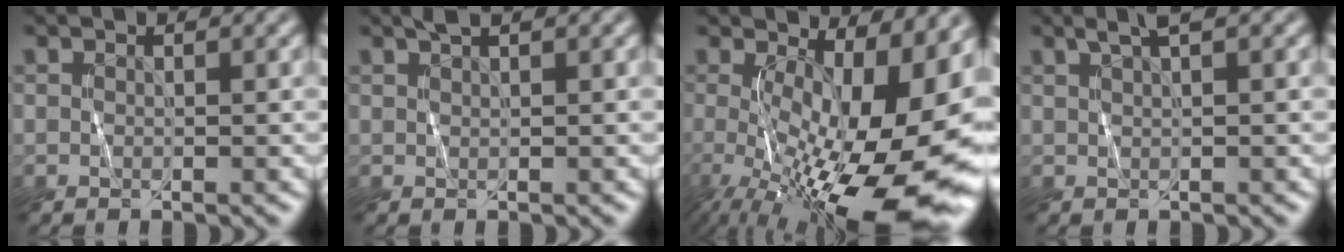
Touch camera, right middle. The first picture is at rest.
{"total": 1.2, "force": [0.9, 0.2, 0.7], "torque": [-0.013, 0.001, 0.016]}
{"total": 17.7, "force": [-1.5, 7.8, 15.8], "torque": [-0.201, -0.028, -0.005]}
{"total": 1.9, "force": [1.1, 0.3, 1.4], "torque": [-0.025, 0.001, 0.020]}